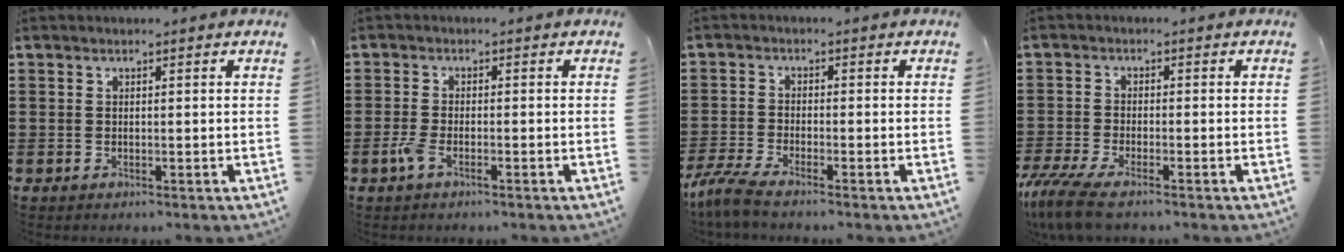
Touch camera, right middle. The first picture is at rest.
{"total": 2.5, "force": [-1.3, 0.6, 2.0], "torque": [-0.056, -0.006, -0.030]}
{"total": 3.9, "force": [-3.4, 0.0, 1.9], "torque": [-0.062, -0.018, -0.074]}
{"total": 5.1, "force": [-4.0, 0.9, 3.0], "torque": [-0.088, -0.019, -0.083]}